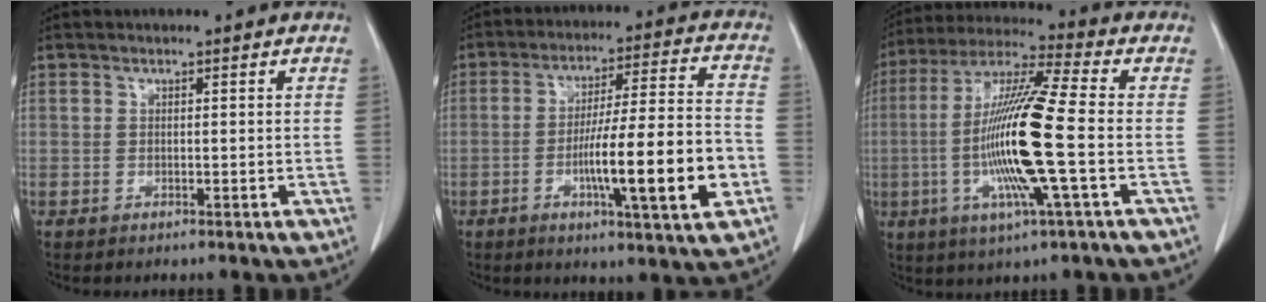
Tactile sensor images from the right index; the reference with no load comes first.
{"total": 15.9, "force": [-4.5, 0.8, 15.3], "torque": [-0.250, -0.003, -0.070]}
{"total": 16.8, "force": [-2.8, 0.1, 16.6], "torque": [-0.334, -0.008, -0.062]}